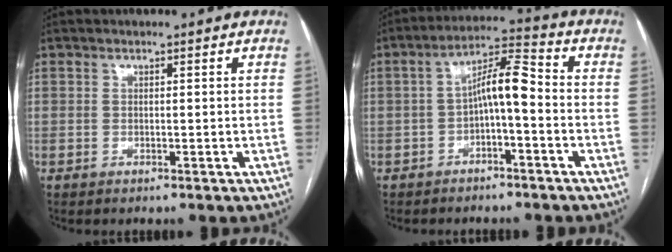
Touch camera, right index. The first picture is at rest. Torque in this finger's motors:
{"motor_torque": [1.06, 0.00, 0.25, 0.12]}